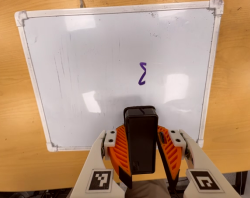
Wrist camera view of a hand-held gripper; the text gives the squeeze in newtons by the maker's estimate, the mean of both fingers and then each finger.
{"total": 8.6, "left": 9.0, "right": 8.1}